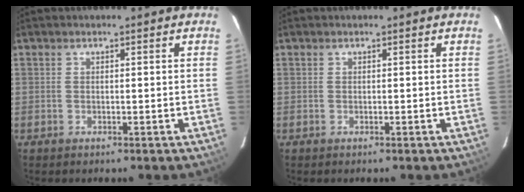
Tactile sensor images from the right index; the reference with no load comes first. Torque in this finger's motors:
{"motor_torque": [-0.01, -0.01, 0.01, 0.01]}